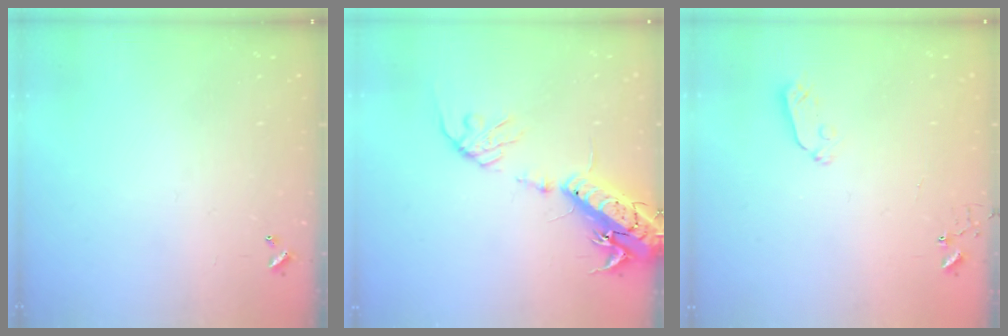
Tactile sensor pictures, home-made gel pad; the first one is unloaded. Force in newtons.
{"total": 18.1, "press": 17.7, "slide": 3.8}
{"total": 3.8, "press": 3.8, "slide": 0.6}